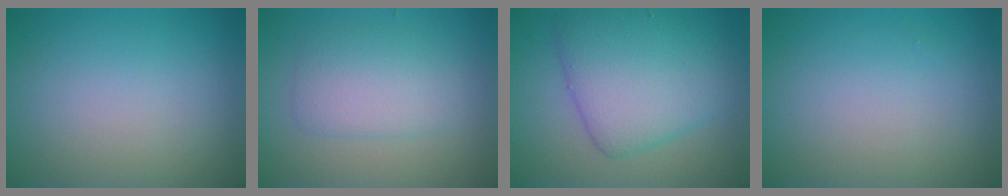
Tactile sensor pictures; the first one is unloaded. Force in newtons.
{"total": 3.4, "press": 3.4, "slide": 0.0}
{"total": 6.8, "press": 6.8, "slide": 0.2}
{"total": 0.0}